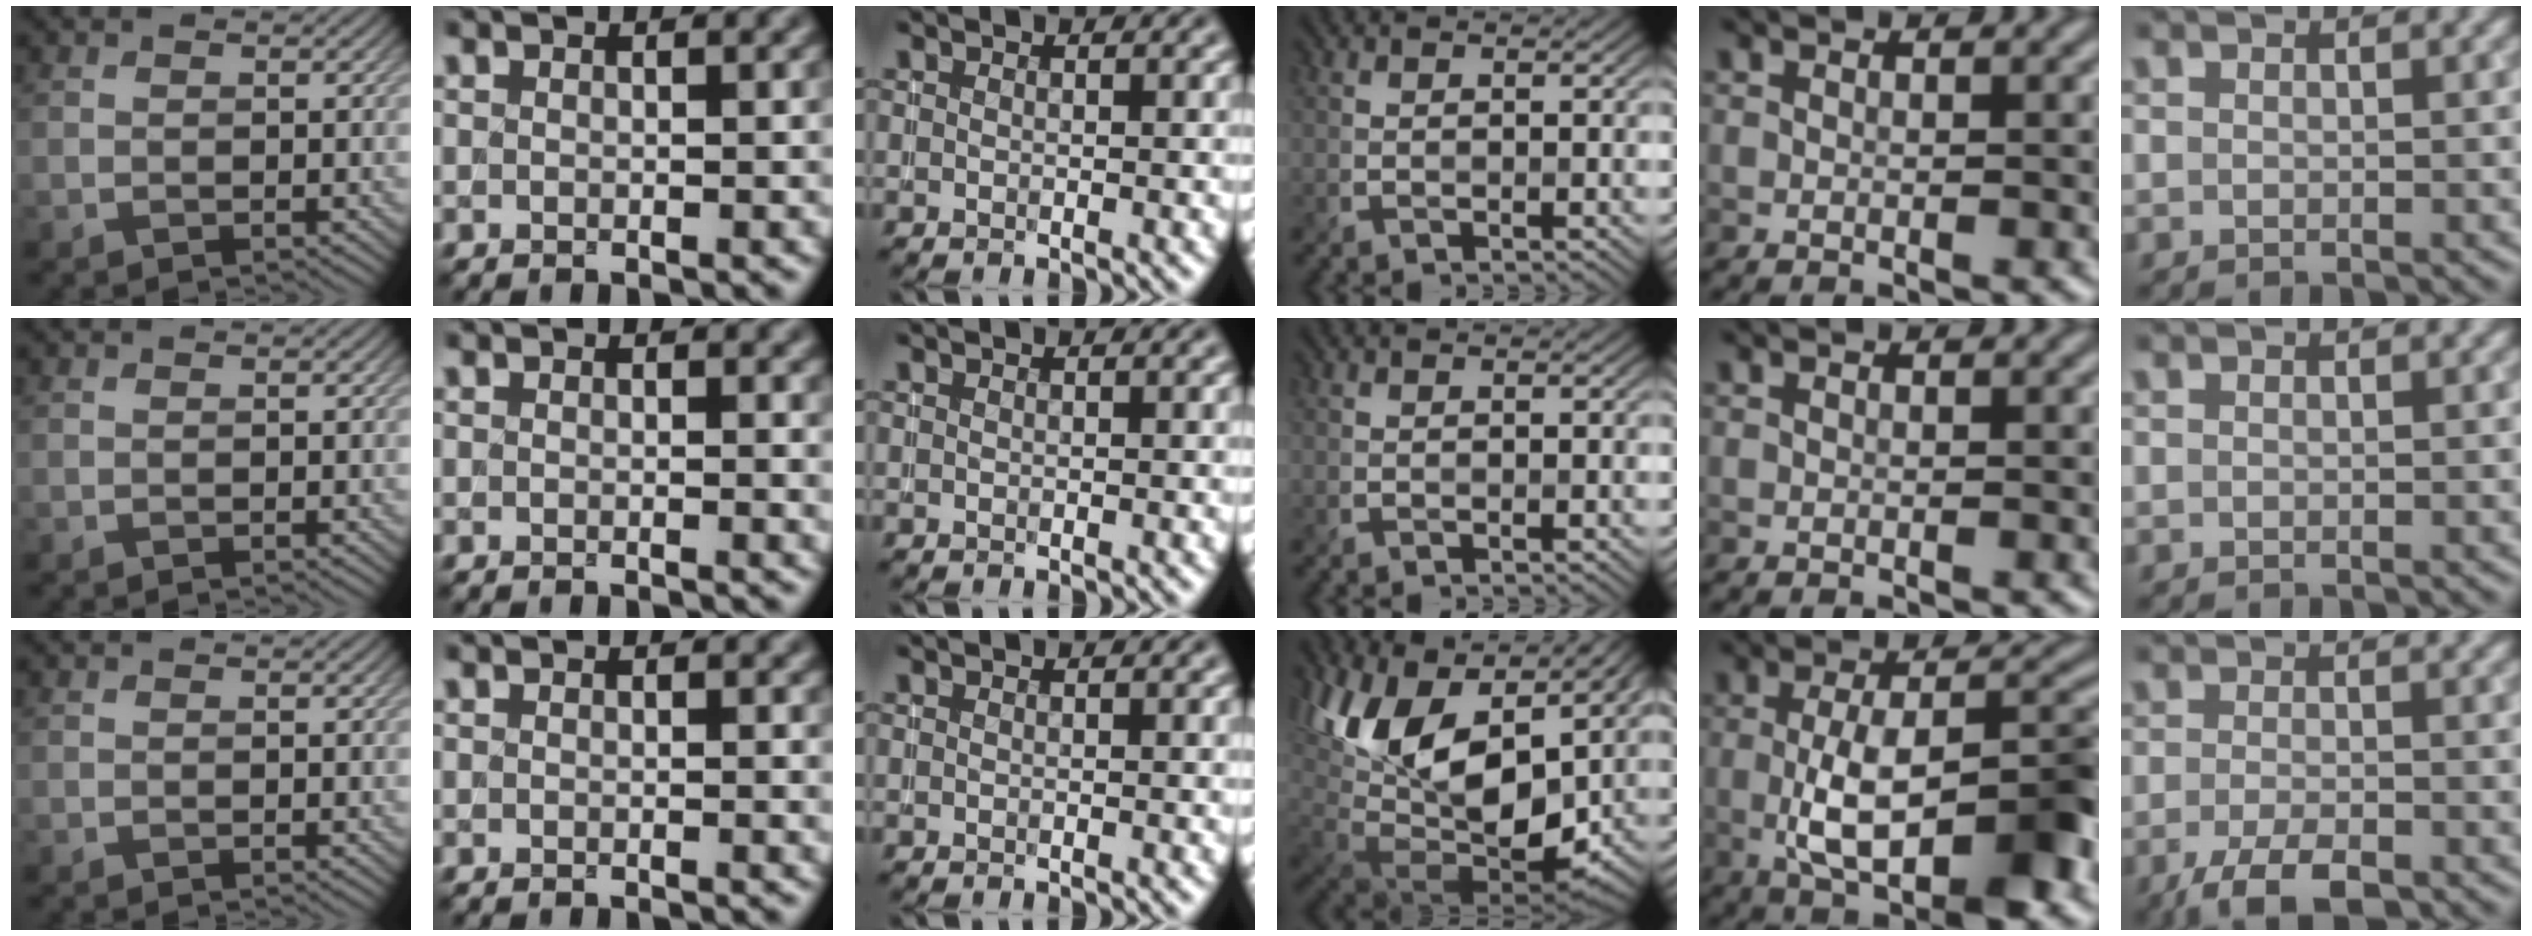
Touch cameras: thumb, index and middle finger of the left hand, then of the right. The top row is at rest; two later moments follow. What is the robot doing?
{"motion": "insert", "object": "backpack"}